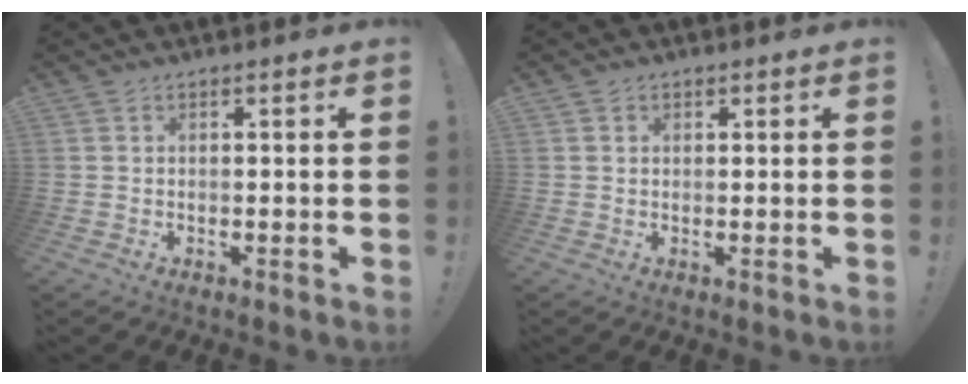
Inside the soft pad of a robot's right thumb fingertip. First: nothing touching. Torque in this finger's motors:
{"motor_torque": [0.26, -0.29, -0.12, -0.05, 0.05]}